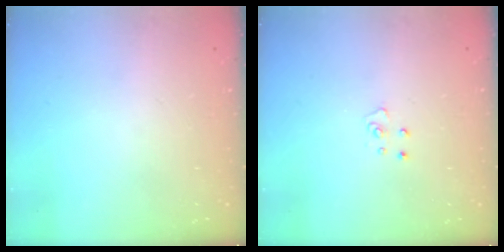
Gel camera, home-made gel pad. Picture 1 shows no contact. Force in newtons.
{"total": 3.8, "press": 3.8, "slide": 0.3}